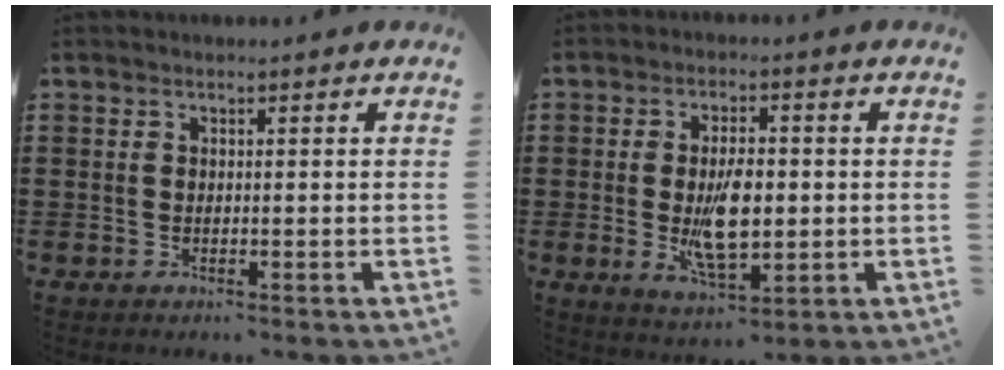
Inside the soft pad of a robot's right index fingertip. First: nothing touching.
{"total": 8.2, "force": [-0.6, 3.6, 7.3], "torque": [-0.134, -0.010, -0.016]}